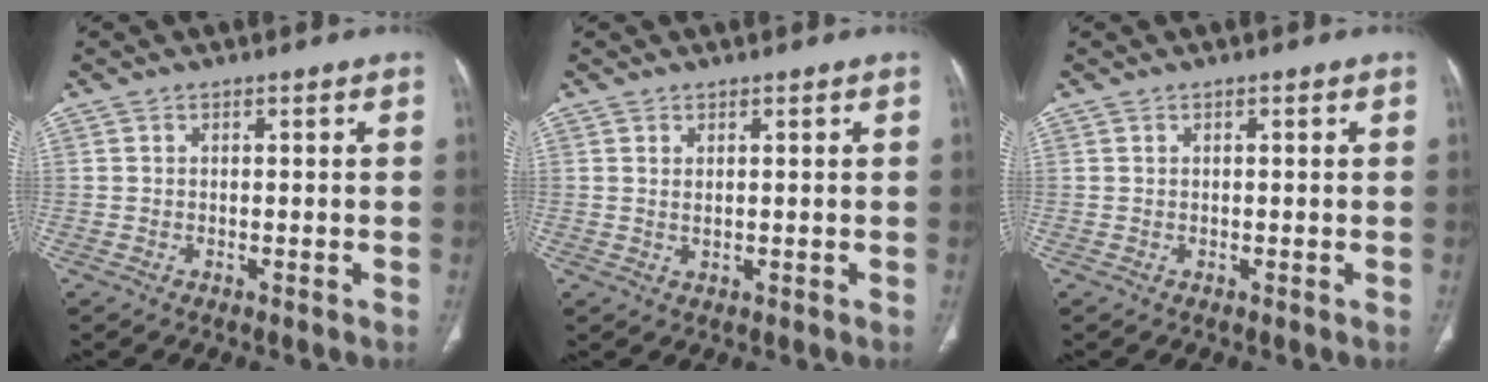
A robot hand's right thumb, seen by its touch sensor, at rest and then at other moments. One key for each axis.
{"total": 1.0, "fx": 0.4, "fy": 0.4, "fz": 0.9, "tx": -0.018, "ty": -0.004, "tz": 0.011}
{"total": 0.0}